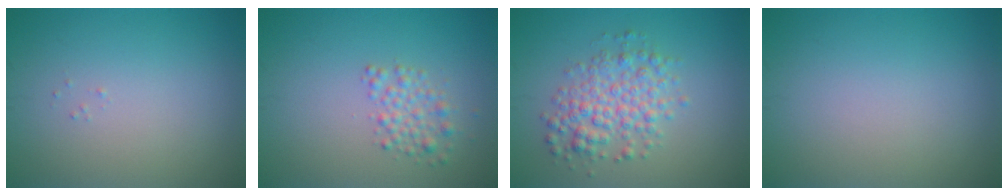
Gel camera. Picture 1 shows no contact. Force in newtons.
{"total": 2.2, "press": 2.2, "slide": 0.1}
{"total": 4.2, "press": 4.2, "slide": 0.1}
{"total": 0.0}